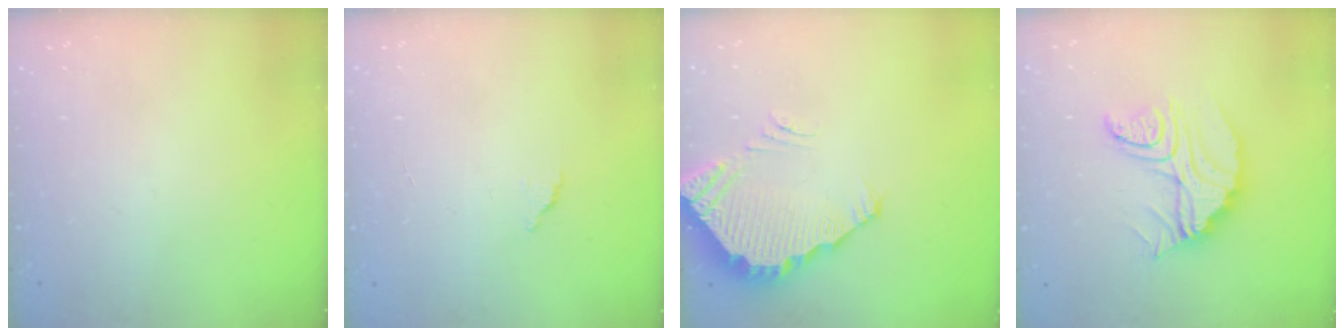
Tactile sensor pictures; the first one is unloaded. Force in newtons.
{"total": 1.4, "press": 1.4, "slide": 0.1}
{"total": 3.9, "press": 3.9, "slide": 0.3}
{"total": 13.6, "press": 13.6, "slide": 1.2}